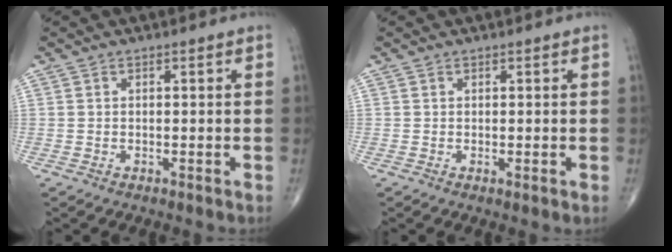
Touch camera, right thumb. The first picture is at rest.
{"total": 0.8, "force": [0.1, 0.2, 0.8], "torque": [-0.017, -0.004, 0.000]}